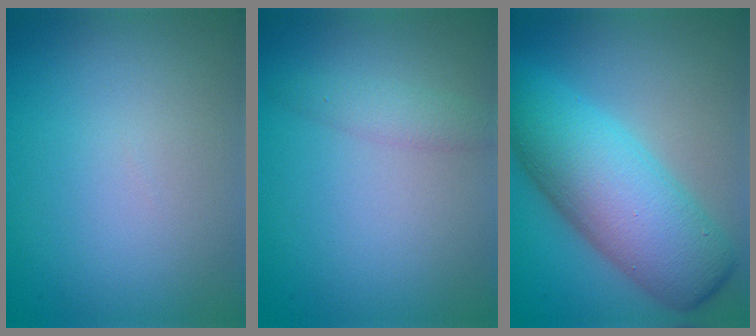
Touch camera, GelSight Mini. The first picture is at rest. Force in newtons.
{"total": 1.7, "press": 1.7, "slide": 0.1}
{"total": 9.9, "press": 9.9, "slide": 0.1}